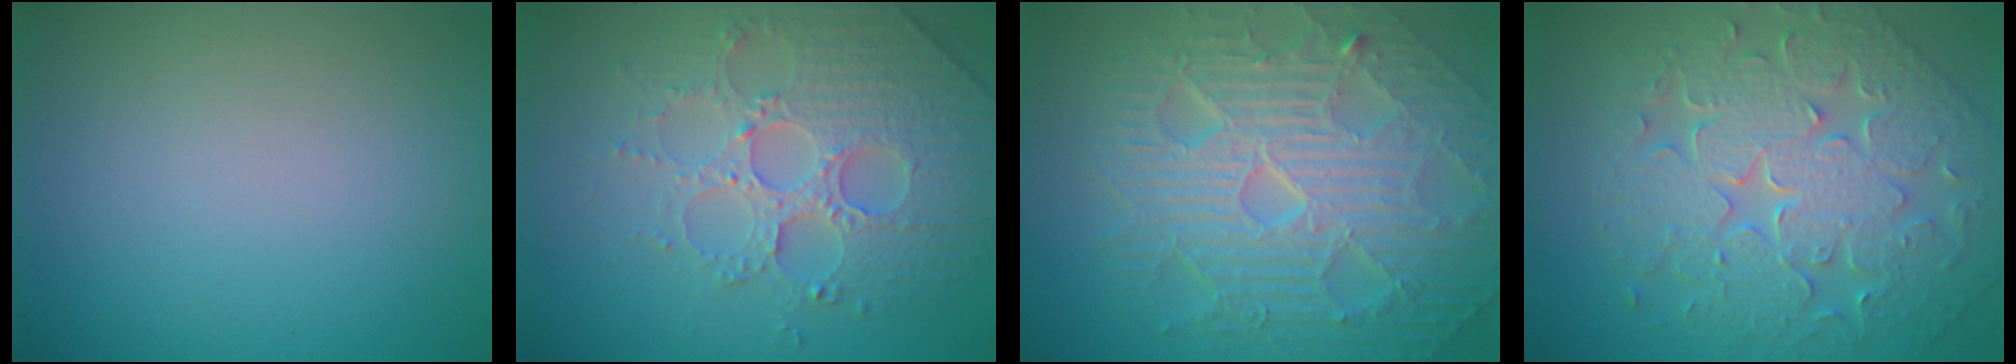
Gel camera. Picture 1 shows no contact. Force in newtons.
{"total": 4.7, "press": 4.5, "slide": 1.1}
{"total": 10.7, "press": 7.0, "slide": 8.1}
{"total": 9.0, "press": 6.7, "slide": 6.0}